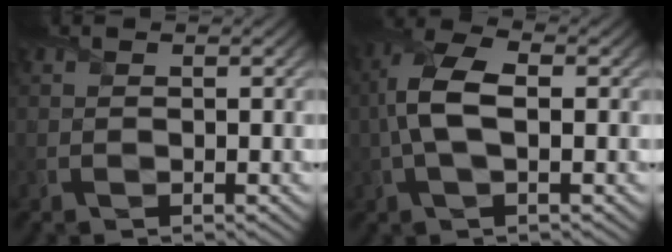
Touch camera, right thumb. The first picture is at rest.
{"total": 6.9, "force": [0.3, 3.3, 6.1], "torque": [-0.149, 0.011, -0.002]}